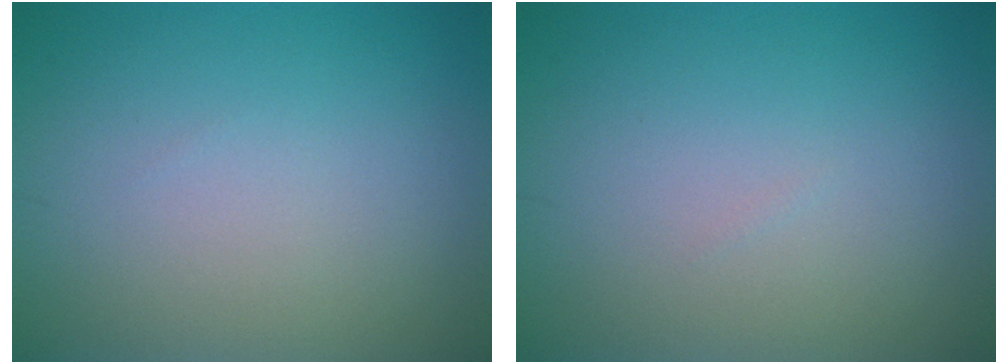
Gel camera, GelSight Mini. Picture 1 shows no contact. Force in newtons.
{"total": 0.0}